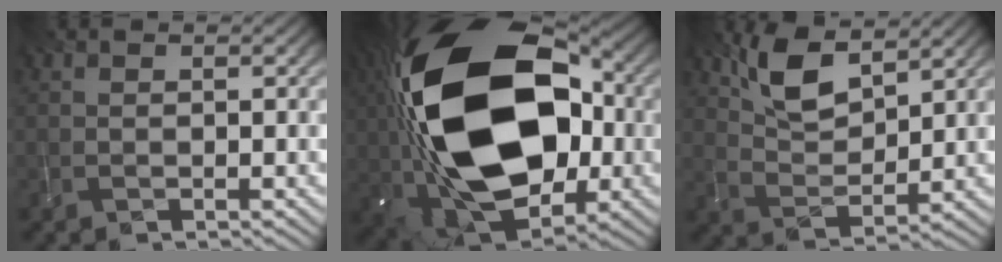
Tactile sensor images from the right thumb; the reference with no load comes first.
{"total": 23.9, "force": [1.3, 14.6, 18.9], "torque": [-0.395, -0.009, 0.004]}
{"total": 7.3, "force": [4.8, 2.9, 4.8], "torque": [-0.106, -0.002, 0.097]}